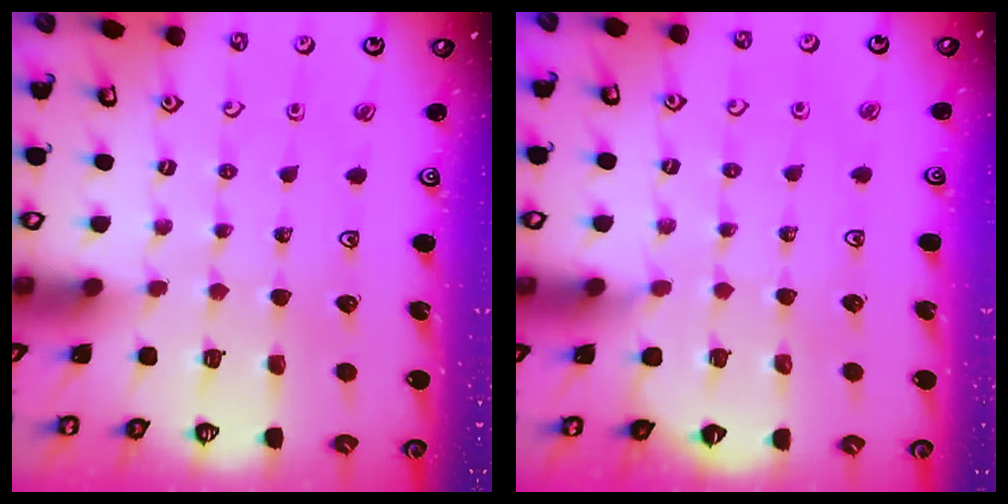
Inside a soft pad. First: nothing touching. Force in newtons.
{"total": 3.9, "press": 3.9, "slide": 0.6}